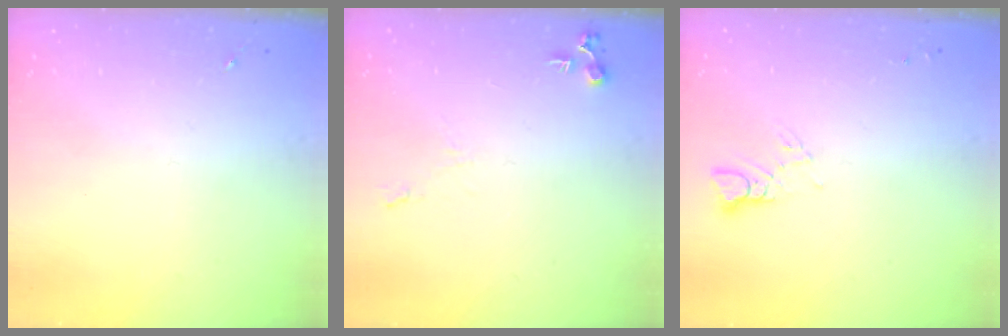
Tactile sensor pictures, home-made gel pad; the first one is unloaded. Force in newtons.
{"total": 6.8, "press": 6.8, "slide": 0.9}
{"total": 2.9, "press": 2.9, "slide": 0.2}